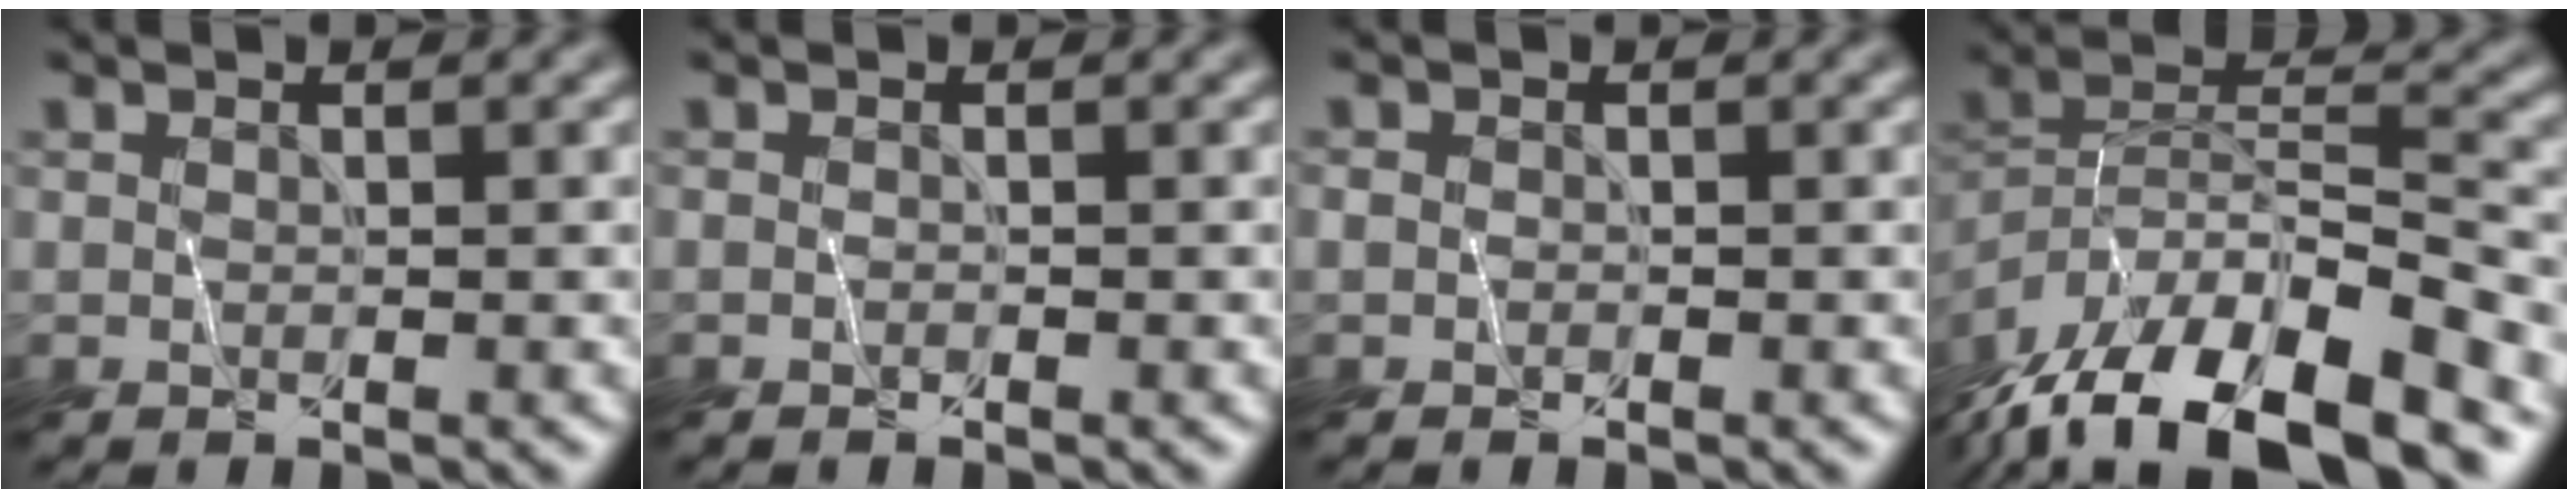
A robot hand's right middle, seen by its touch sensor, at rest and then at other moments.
{"total": 0.6, "force": [-0.5, 0.0, 0.1], "torque": [-0.004, -0.003, -0.013]}
{"total": 1.1, "force": [-0.3, 0.9, 0.6], "torque": [-0.003, 0.000, -0.009]}
{"total": 13.0, "force": [-10.0, 3.4, 7.7], "torque": [-0.150, 0.009, -0.179]}